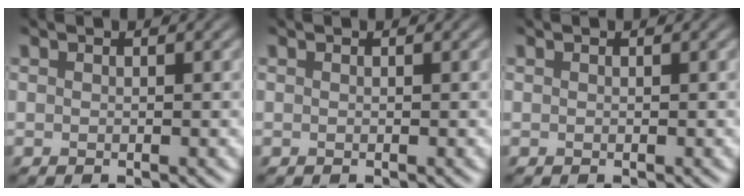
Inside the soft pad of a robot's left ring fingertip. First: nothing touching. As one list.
[{"total": 0.0}, {"total": 0.0}]